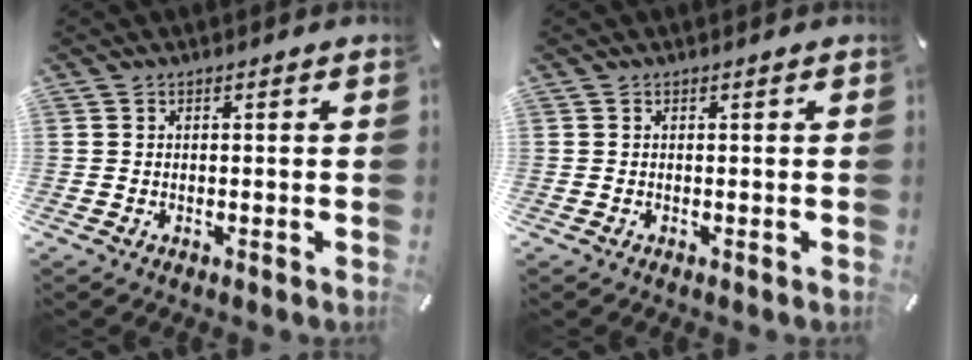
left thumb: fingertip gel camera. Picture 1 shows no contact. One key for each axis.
{"total": 0.0}